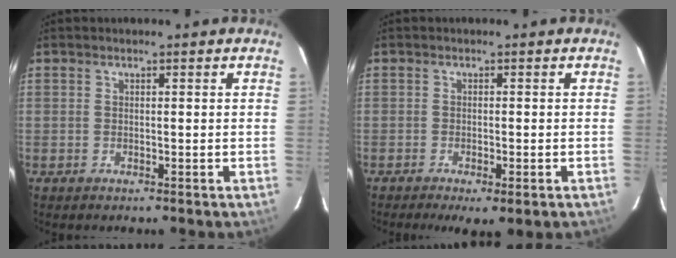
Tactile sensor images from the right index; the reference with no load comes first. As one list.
[{"total": 5.0, "force": [-3.1, 1.1, 3.7], "torque": [-0.050, -0.014, -0.043]}]